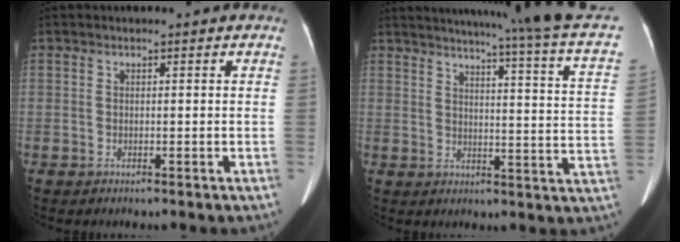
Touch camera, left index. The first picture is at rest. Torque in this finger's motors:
{"motor_torque": [0.52, -1.61, 0.02, 0.05]}